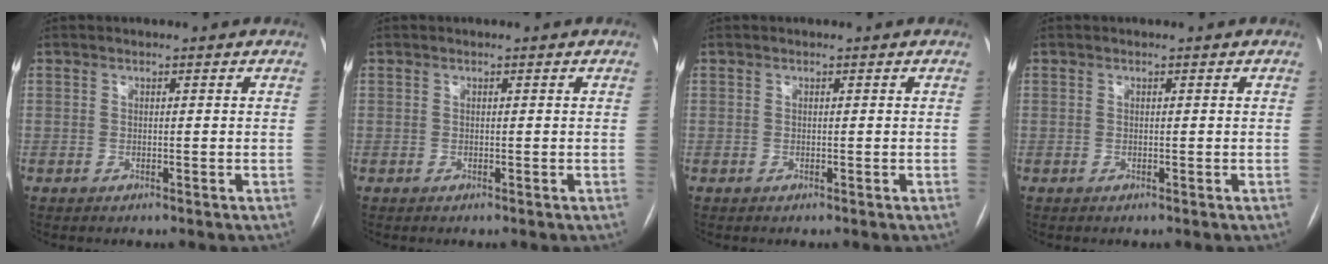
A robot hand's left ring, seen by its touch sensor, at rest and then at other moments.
{"total": 0.0}
{"total": 0.0}
{"total": 0.0}